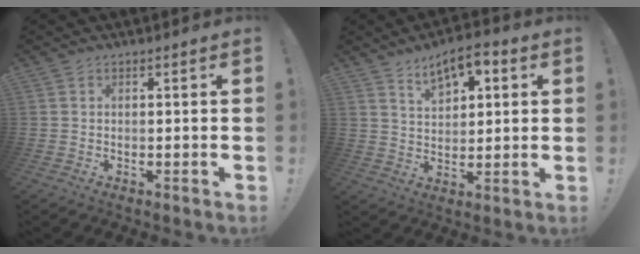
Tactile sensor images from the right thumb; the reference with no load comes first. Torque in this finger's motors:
{"motor_torque": [0.04, 0.08, 0.10, 0.24, 0.12]}